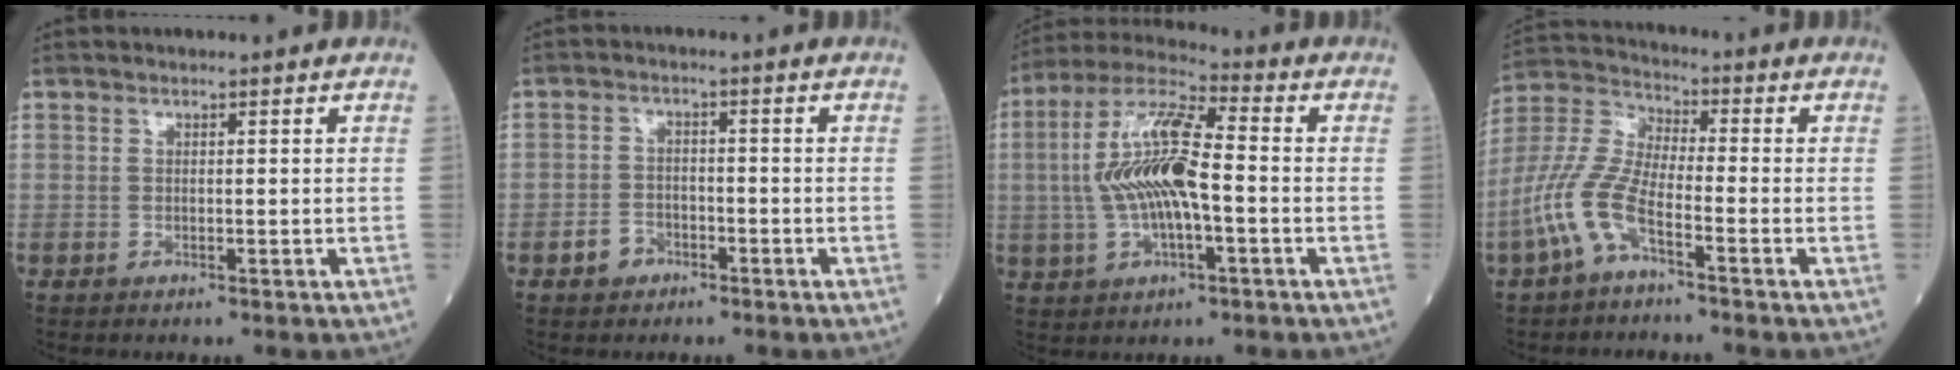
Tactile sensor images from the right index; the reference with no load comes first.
{"total": 3.1, "force": [-1.9, 2.3, 1.1], "torque": [-0.019, 0.007, -0.032]}
{"total": 13.3, "force": [-0.8, 3.6, 12.8], "torque": [-0.268, 0.017, -0.015]}
{"total": 9.2, "force": [-4.5, 2.6, 7.5], "torque": [-0.188, 0.006, -0.098]}